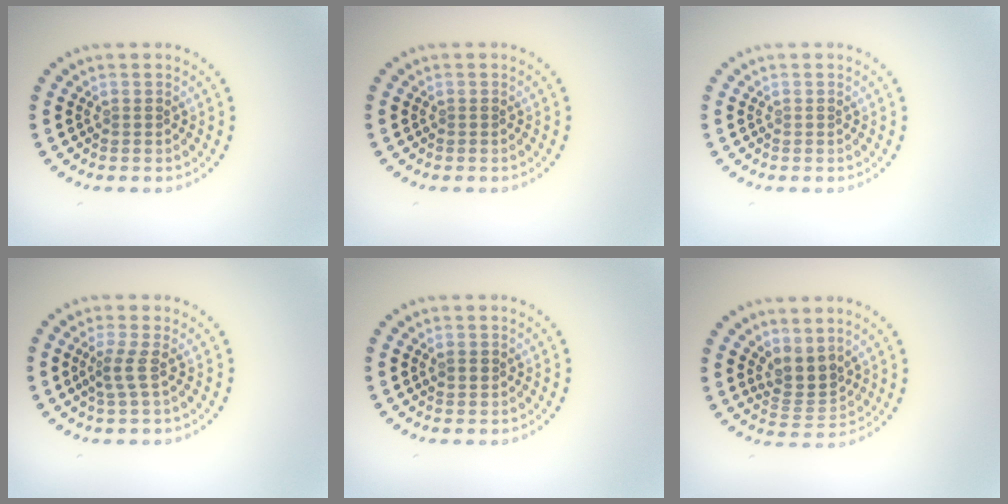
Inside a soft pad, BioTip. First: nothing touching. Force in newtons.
{"total": 0.0}
{"total": 0.0}
{"total": 2.0, "press": 1.3, "slide": 1.5}
{"total": 0.9, "press": 0.8, "slide": 0.3}
{"total": 2.8, "press": 2.1, "slide": 1.9}